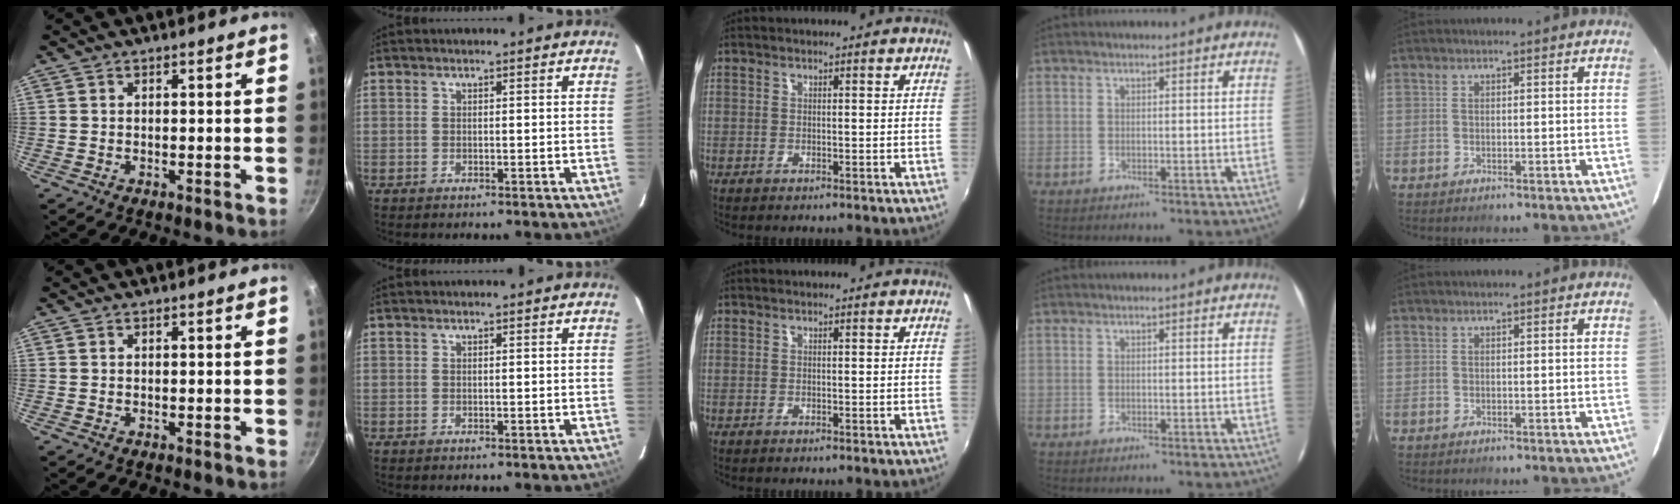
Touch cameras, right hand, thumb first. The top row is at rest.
{}